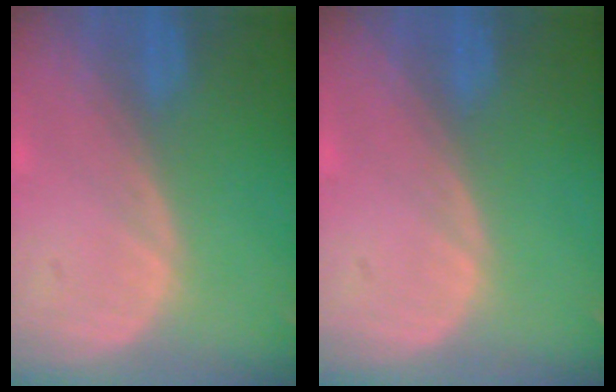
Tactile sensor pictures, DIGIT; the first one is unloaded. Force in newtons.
{"total": 0.0}